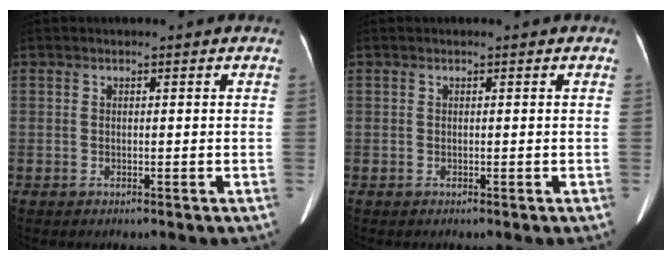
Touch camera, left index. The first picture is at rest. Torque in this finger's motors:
{"motor_torque": [0.18, 0.03, 0.07, 0.00]}